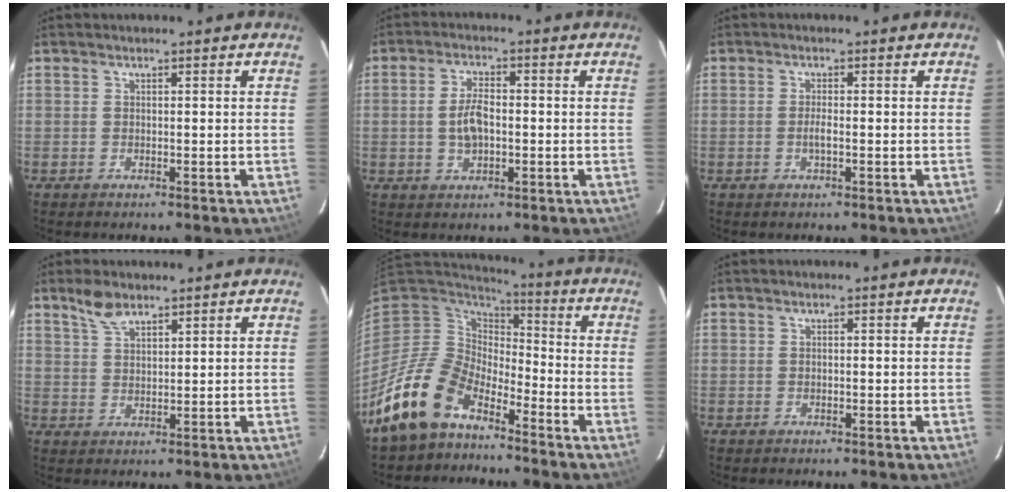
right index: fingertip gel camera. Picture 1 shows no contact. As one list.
[{"total": 5.9, "force": [-0.5, 3.3, 4.9], "torque": [-0.096, 0.005, -0.004]}, {"total": 1.9, "force": [-0.4, 0.4, 1.9], "torque": [-0.037, 0.000, -0.009]}, {"total": 4.5, "force": [3.5, 1.8, 2.2], "torque": [-0.042, 0.007, 0.068]}, {"total": 14.3, "force": [-10.5, 7.5, 6.2], "torque": [-0.141, 0.002, -0.197]}, {"total": 0.6, "force": [0.1, 0.3, 0.5], "torque": [-0.010, 0.001, 0.002]}]